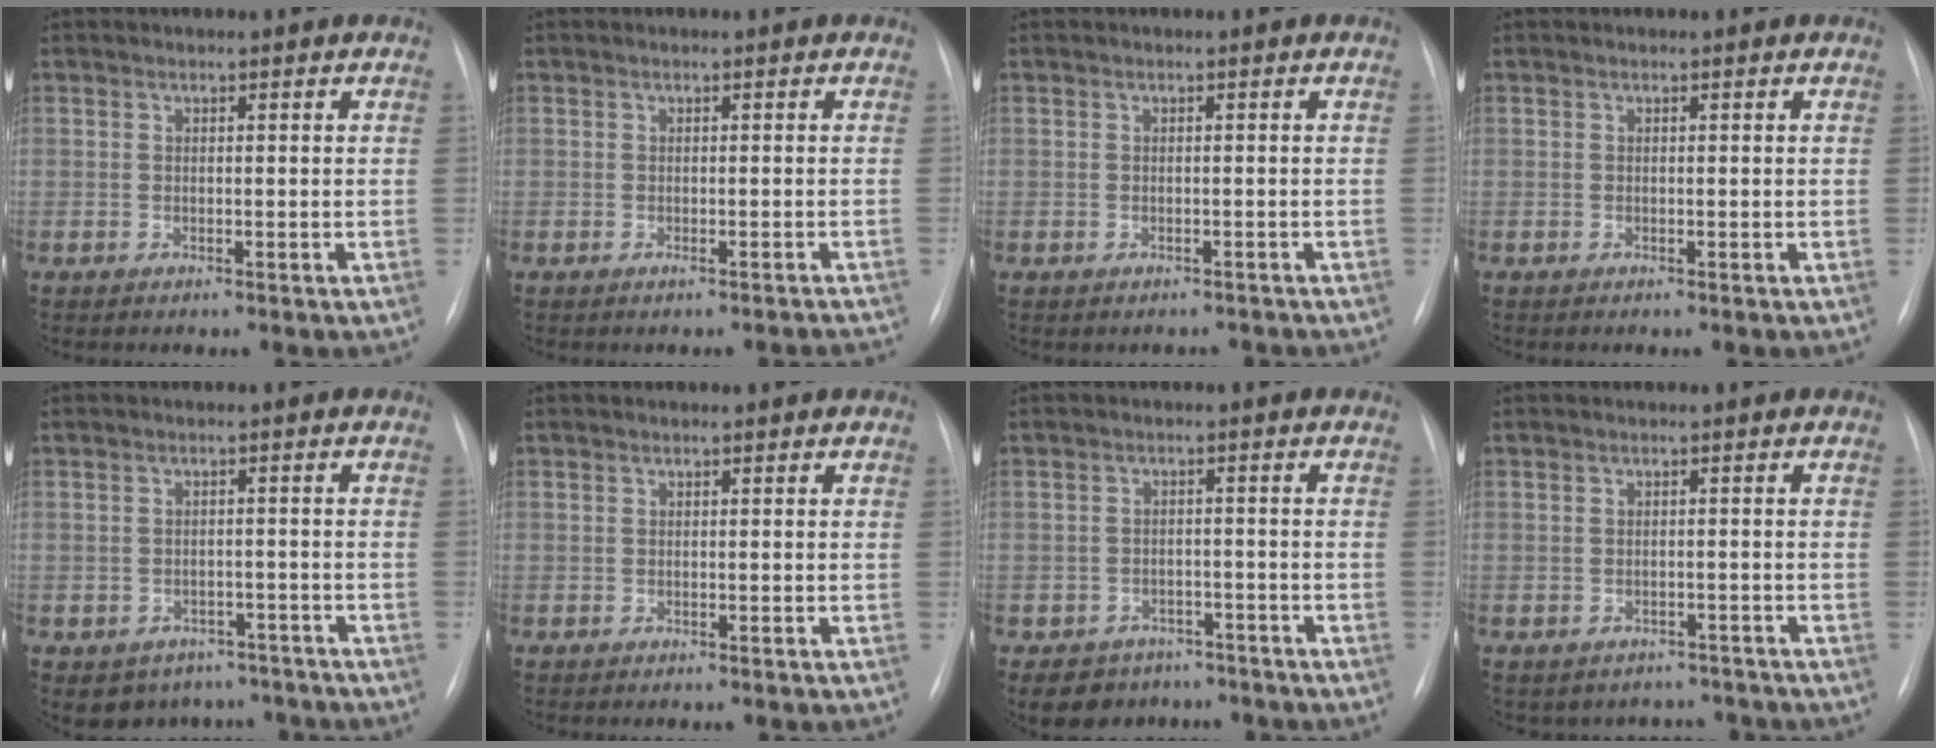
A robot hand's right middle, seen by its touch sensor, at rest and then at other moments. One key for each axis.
{"total": 3.3, "fx": -3.1, "fy": 0.2, "fz": 1.1, "tx": -0.003, "ty": 0.000, "tz": -0.037}
{"total": 1.6, "fx": -1.4, "fy": 0.8, "fz": 0.1, "tx": -0.001, "ty": 0.003, "tz": -0.017}
{"total": 0.0}
{"total": 6.9, "fx": -5.3, "fy": 4.4, "fz": 0.6, "tx": 0.002, "ty": 0.018, "tz": -0.062}
{"total": 0.0}
{"total": 6.6, "fx": -5.0, "fy": 4.3, "fz": 0.6, "tx": -0.007, "ty": 0.015, "tz": -0.067}
{"total": 5.5, "fx": -4.8, "fy": 2.8, "fz": -0.2, "tx": 0.013, "ty": 0.023, "tz": -0.052}